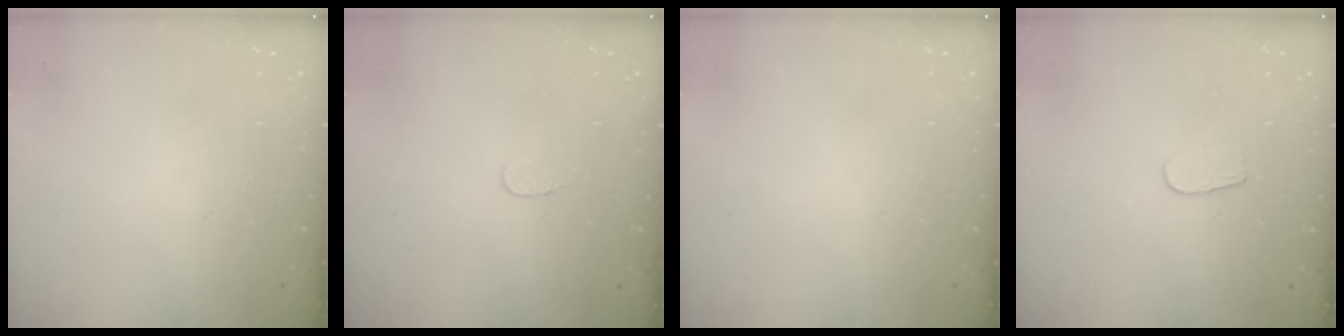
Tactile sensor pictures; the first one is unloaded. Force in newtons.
{"total": 4.3, "press": 4.3, "slide": 0.3}
{"total": 0.0}
{"total": 4.3, "press": 4.2, "slide": 0.3}